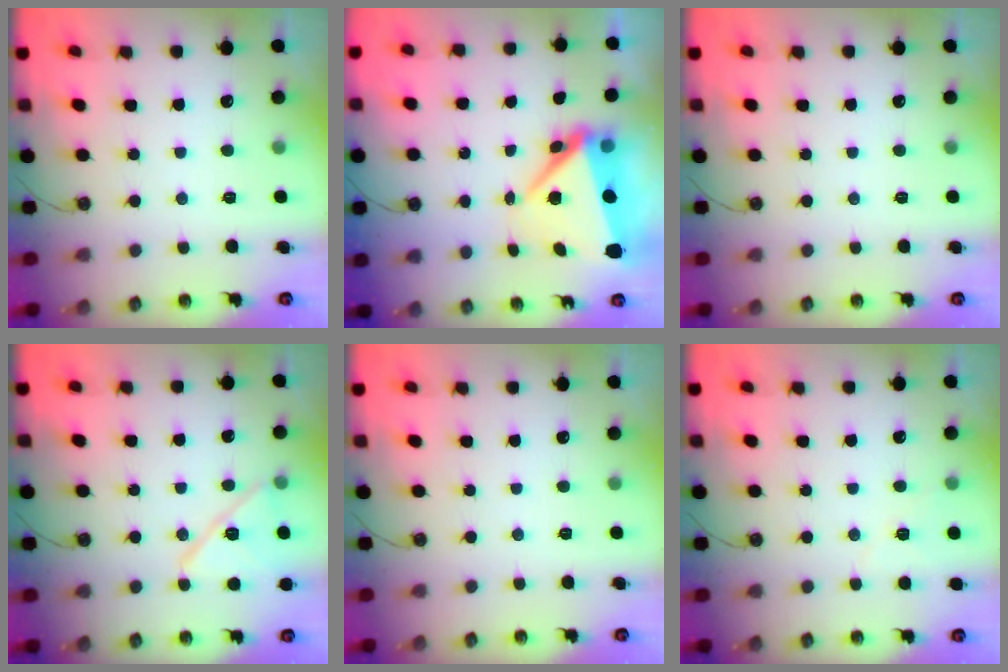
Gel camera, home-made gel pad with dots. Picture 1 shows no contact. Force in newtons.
{"total": 9.6, "press": 8.7, "slide": 4.1}
{"total": 0.0}
{"total": 13.5, "press": 13.5, "slide": 0.4}
{"total": 0.0}
{"total": 5.9, "press": 5.4, "slide": 2.4}